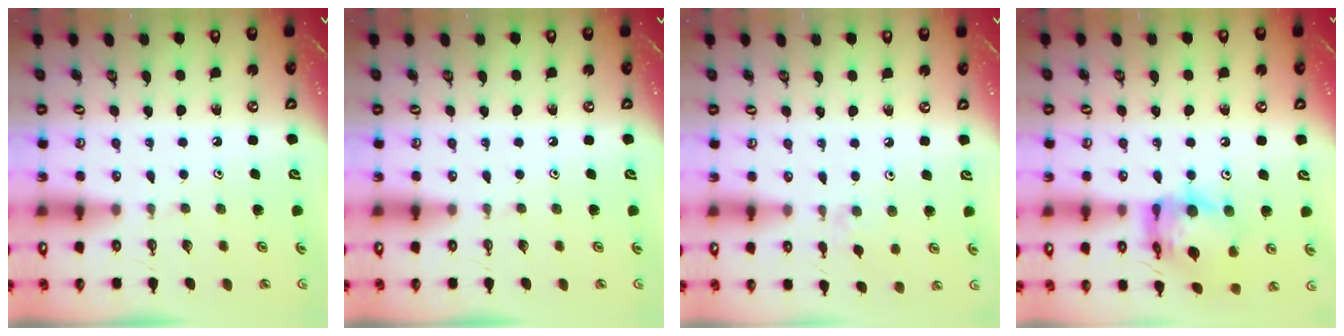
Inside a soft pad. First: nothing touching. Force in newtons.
{"total": 0.0}
{"total": 1.5, "press": 1.4, "slide": 0.4}
{"total": 15.1, "press": 15.0, "slide": 1.7}